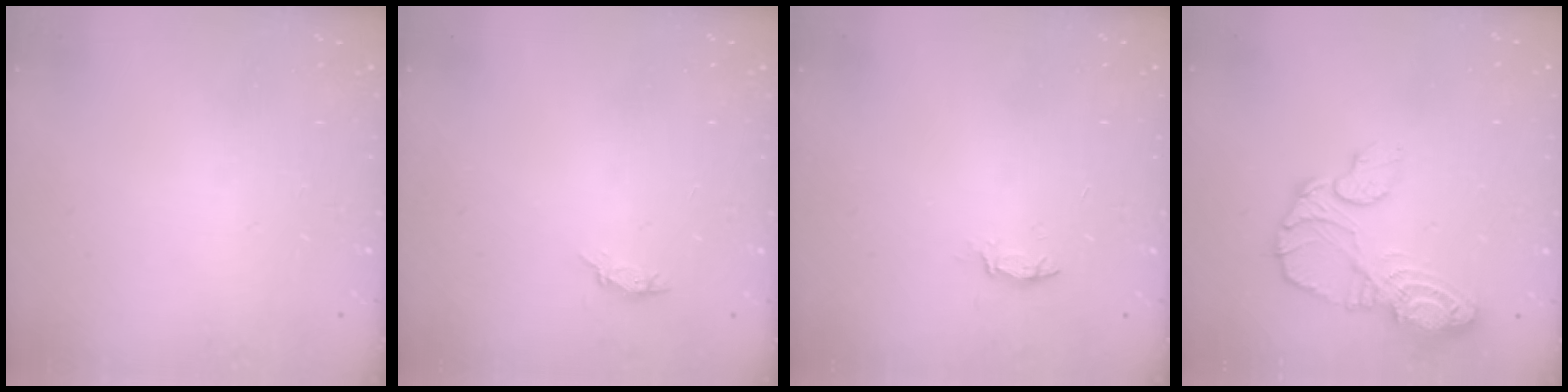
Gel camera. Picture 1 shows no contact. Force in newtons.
{"total": 3.8, "press": 3.5, "slide": 1.3}
{"total": 3.0, "press": 3.0, "slide": 0.3}
{"total": 12.0, "press": 11.9, "slide": 1.1}